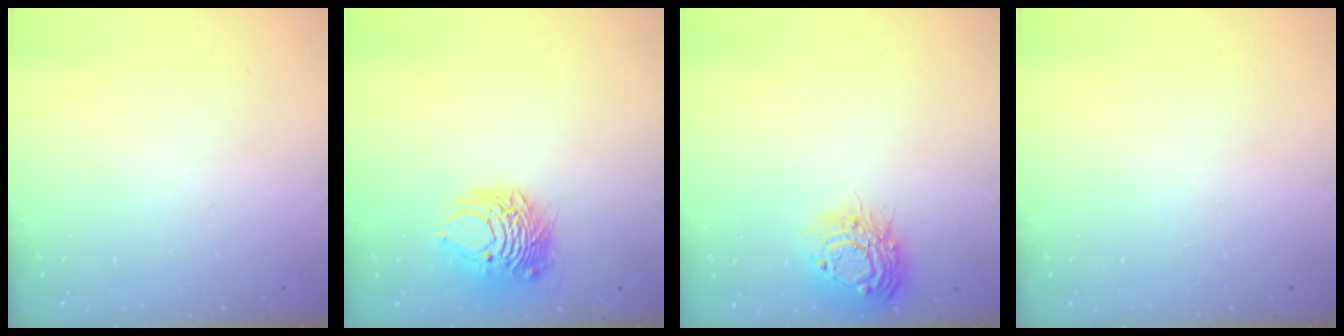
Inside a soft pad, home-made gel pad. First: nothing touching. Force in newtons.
{"total": 8.3, "press": 8.3, "slide": 0.8}
{"total": 12.9, "press": 12.8, "slide": 1.0}
{"total": 0.0}